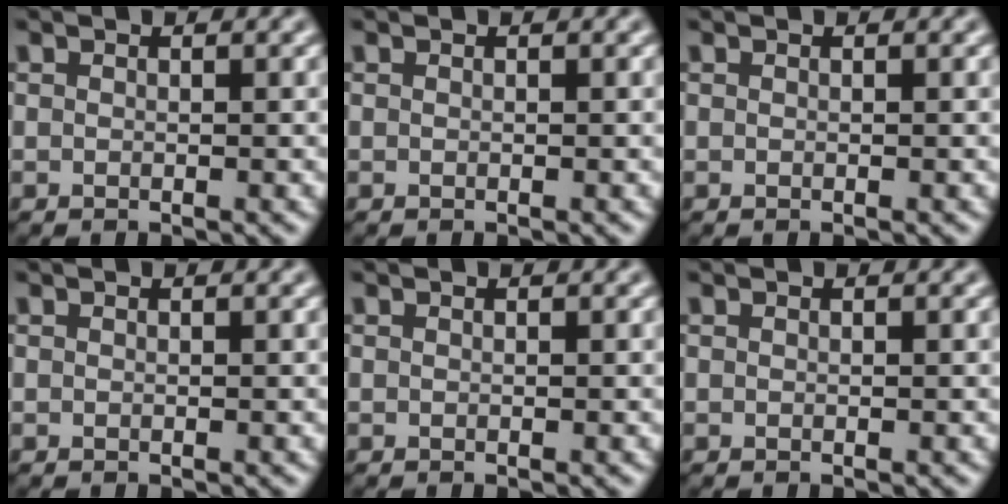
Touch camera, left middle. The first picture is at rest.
{"total": 0.0}
{"total": 0.0}
{"total": 0.0}
{"total": 0.0}
{"total": 0.0}